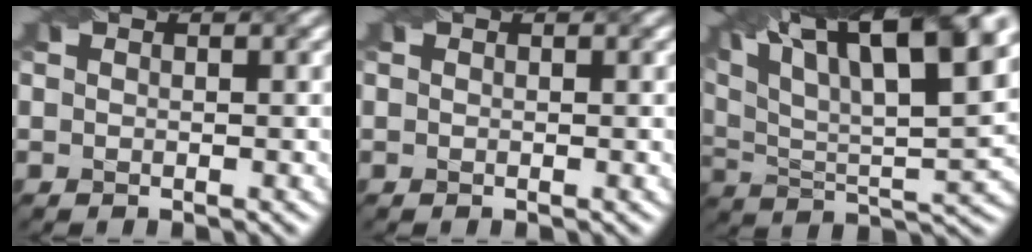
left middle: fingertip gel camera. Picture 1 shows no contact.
{"total": 0.0}
{"total": 17.5, "force": [10.1, 5.8, 13.2], "torque": [-0.238, 0.036, 0.164]}